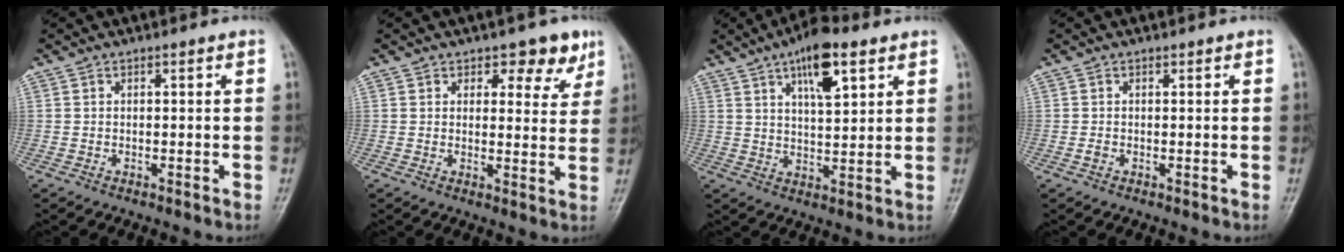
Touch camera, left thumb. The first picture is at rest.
{"total": 5.9, "force": [3.9, 3.6, 2.7], "torque": [0.004, -0.019, 0.048]}
{"total": 10.5, "force": [5.5, 3.8, 8.1], "torque": [-0.117, -0.022, 0.091]}
{"total": 0.6, "force": [0.0, 0.5, 0.3], "torque": [-0.005, -0.001, -0.002]}